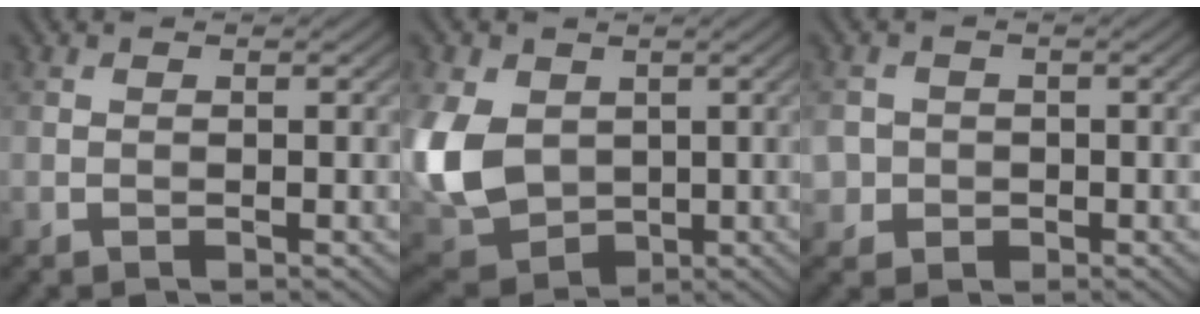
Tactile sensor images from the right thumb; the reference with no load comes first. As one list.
[{"total": 12.2, "force": [0.7, 9.3, 7.8], "torque": [-0.236, -0.011, 0.007]}, {"total": 3.3, "force": [-0.8, 3.2, 0.7], "torque": [-0.019, -0.007, -0.023]}]